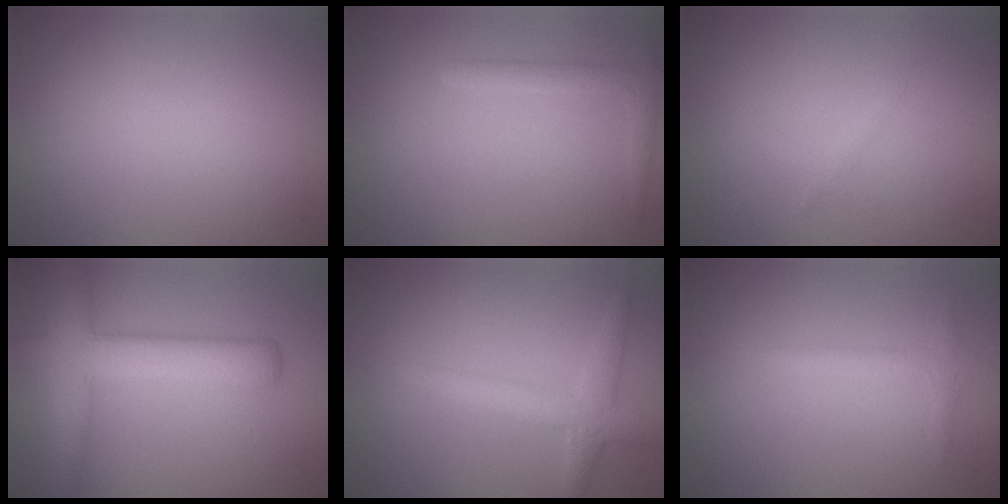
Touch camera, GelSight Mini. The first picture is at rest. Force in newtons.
{"total": 1.5, "press": 1.5, "slide": 0.1}
{"total": 0.7, "press": 0.7, "slide": 0.1}
{"total": 6.5, "press": 6.5, "slide": 0.3}
{"total": 3.0, "press": 3.0, "slide": 0.0}
{"total": 1.3, "press": 1.3, "slide": 0.0}